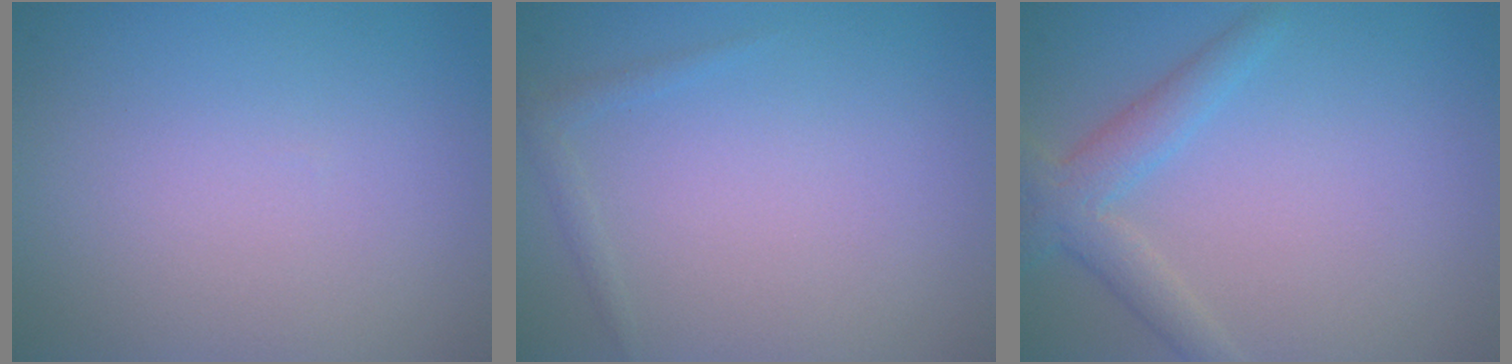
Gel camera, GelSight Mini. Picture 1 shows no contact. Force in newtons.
{"total": 0.8, "press": 0.8, "slide": 0.1}
{"total": 3.1, "press": 3.1, "slide": 0.1}